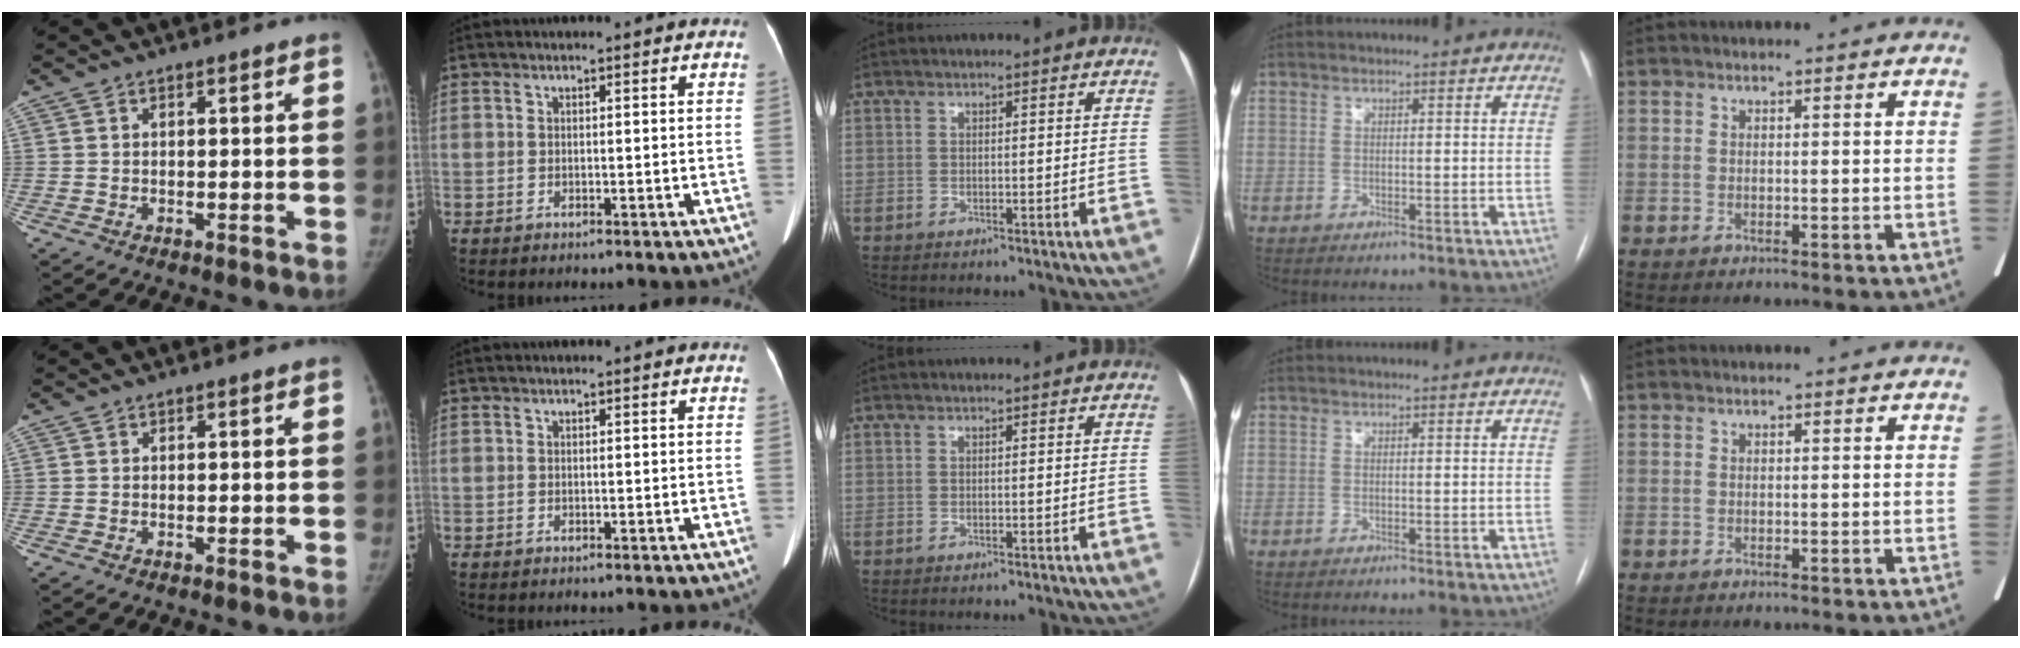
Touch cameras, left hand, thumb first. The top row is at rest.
{}